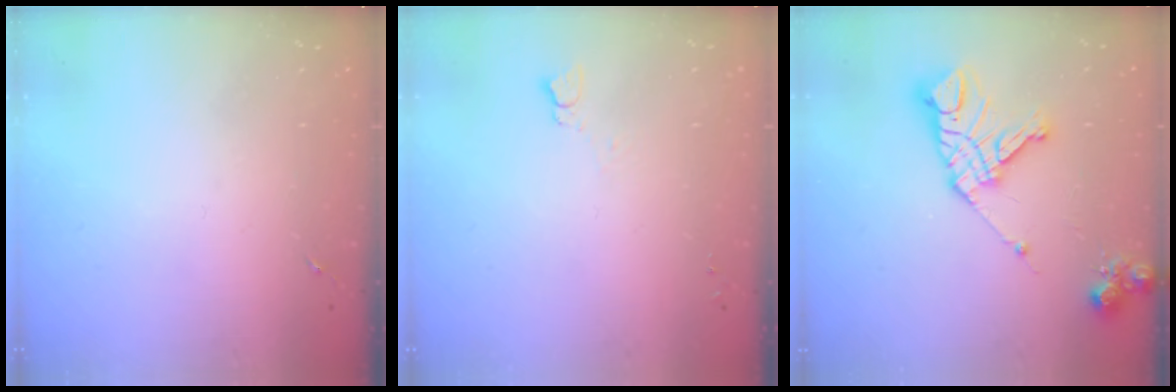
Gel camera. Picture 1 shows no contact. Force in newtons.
{"total": 2.7, "press": 2.7, "slide": 0.3}
{"total": 16.3, "press": 16.2, "slide": 1.8}